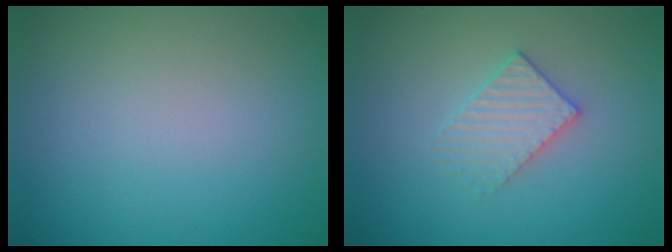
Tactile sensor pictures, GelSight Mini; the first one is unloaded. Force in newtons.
{"total": 2.7, "press": 2.7, "slide": 0.5}